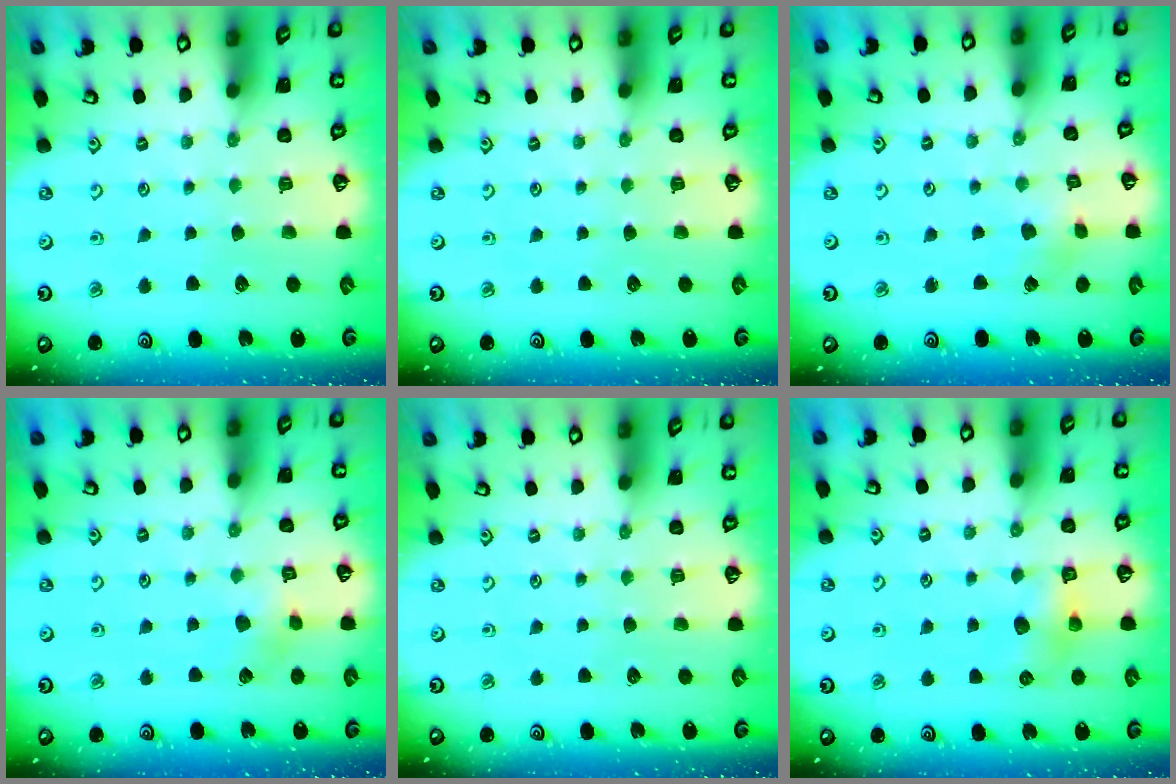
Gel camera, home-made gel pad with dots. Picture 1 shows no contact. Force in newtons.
{"total": 0.0}
{"total": 1.9, "press": 1.9, "slide": 0.2}
{"total": 4.6, "press": 4.6, "slide": 0.5}
{"total": 0.0}
{"total": 6.6, "press": 6.5, "slide": 0.8}